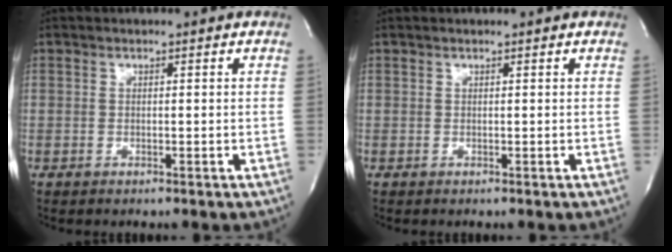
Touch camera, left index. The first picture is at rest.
{"total": 0.6, "force": [0.6, 0.0, 0.2], "torque": [-0.007, 0.001, 0.007]}